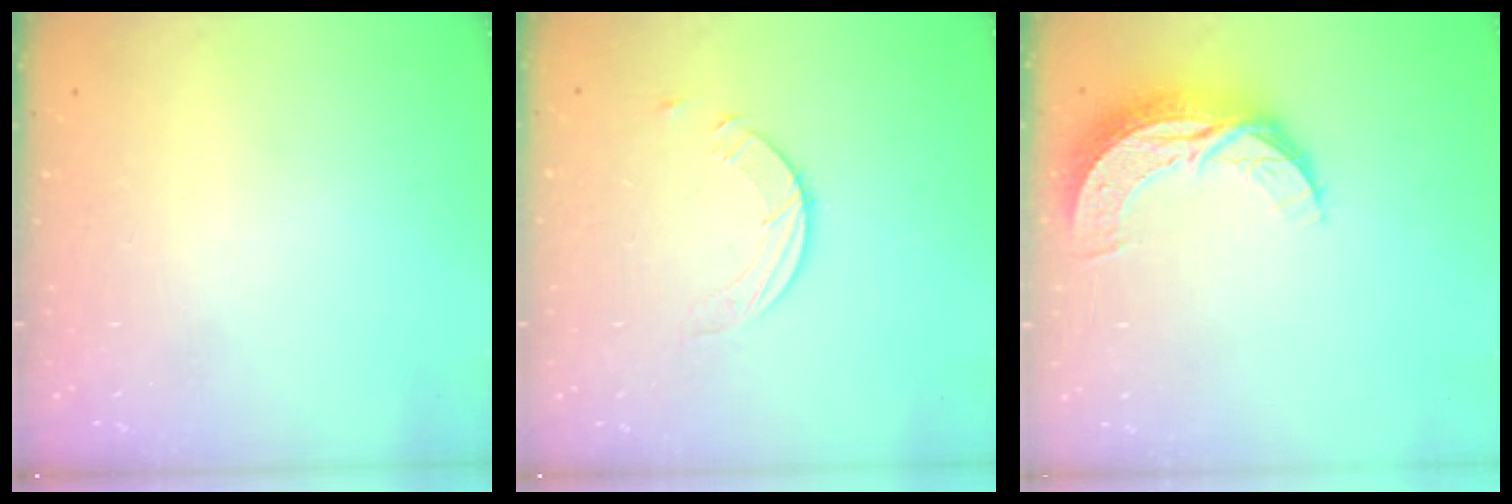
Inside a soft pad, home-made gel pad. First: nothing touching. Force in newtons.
{"total": 6.0, "press": 6.0, "slide": 0.6}
{"total": 8.9, "press": 8.9, "slide": 0.6}